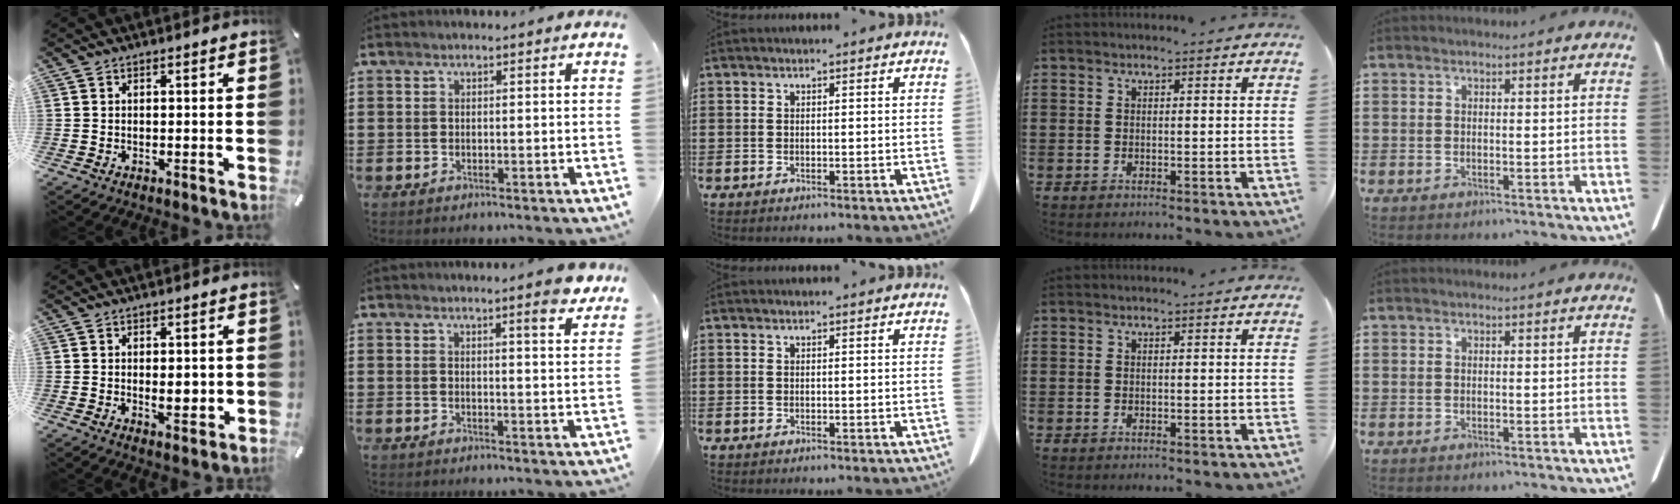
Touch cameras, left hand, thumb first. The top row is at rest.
{"thumb": {"total": 4.1, "force": [0.4, 2.3, 3.3], "torque": [-0.042, -0.005, 0.002]}, "index": {"total": 3.7, "force": [3.0, 0.1, 2.1], "torque": [-0.034, -0.012, 0.050]}}